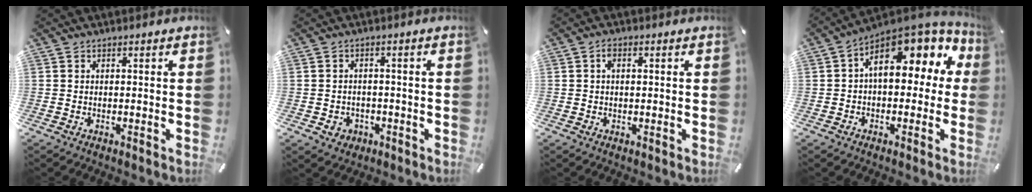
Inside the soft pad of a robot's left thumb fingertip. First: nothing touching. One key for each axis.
{"total": 3.3, "fx": -1.0, "fy": 3.0, "fz": 0.9, "tx": -0.007, "ty": 0.000, "tz": -0.019}
{"total": 1.8, "fx": 0.5, "fy": 0.9, "fz": 1.5, "tx": -0.031, "ty": 0.006, "tz": 0.007}
{"total": 12.1, "fx": 5.2, "fy": 6.8, "fz": 8.6, "tx": -0.129, "ty": -0.036, "tz": 0.094}